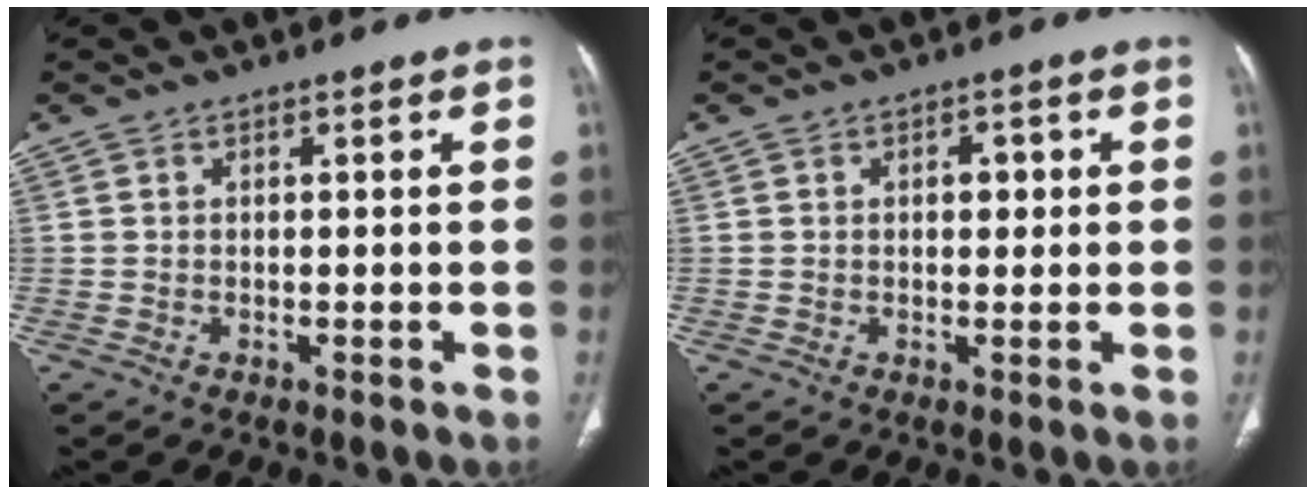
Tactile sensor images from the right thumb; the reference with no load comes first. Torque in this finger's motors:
{"motor_torque": [0.26, 1.33, 0.62, -0.42, -0.08]}